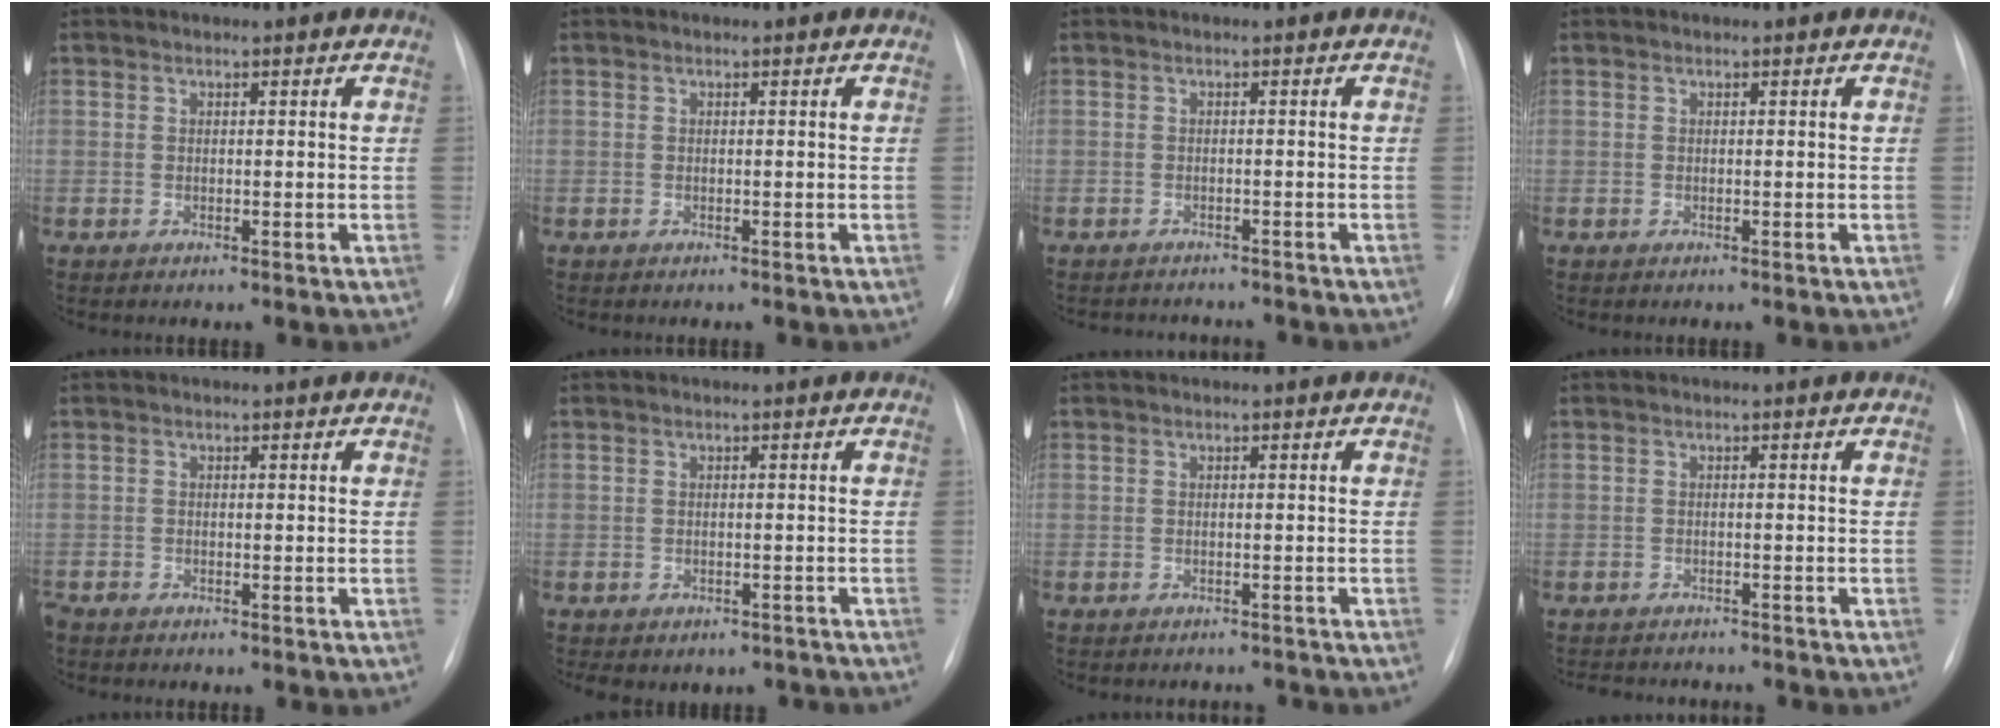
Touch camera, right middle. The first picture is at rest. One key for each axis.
{"total": 0.0}
{"total": 3.7, "fx": -3.6, "fy": 0.6, "fz": 0.2, "tx": 0.004, "ty": -0.004, "tz": -0.047}
{"total": 0.0}
{"total": 1.2, "fx": -1.0, "fy": 0.5, "fz": 0.4, "tx": -0.011, "ty": -0.002, "tz": -0.016}
{"total": 7.0, "fx": -5.4, "fy": 4.1, "fz": 1.6, "tx": -0.022, "ty": 0.012, "tz": -0.058}
{"total": 2.4, "fx": -2.3, "fy": 0.5, "fz": -0.1, "tx": 0.008, "ty": -0.002, "tz": -0.028}
{"total": 6.1, "fx": -5.8, "fy": 1.2, "fz": 1.3, "tx": -0.011, "ty": -0.003, "tz": -0.079}